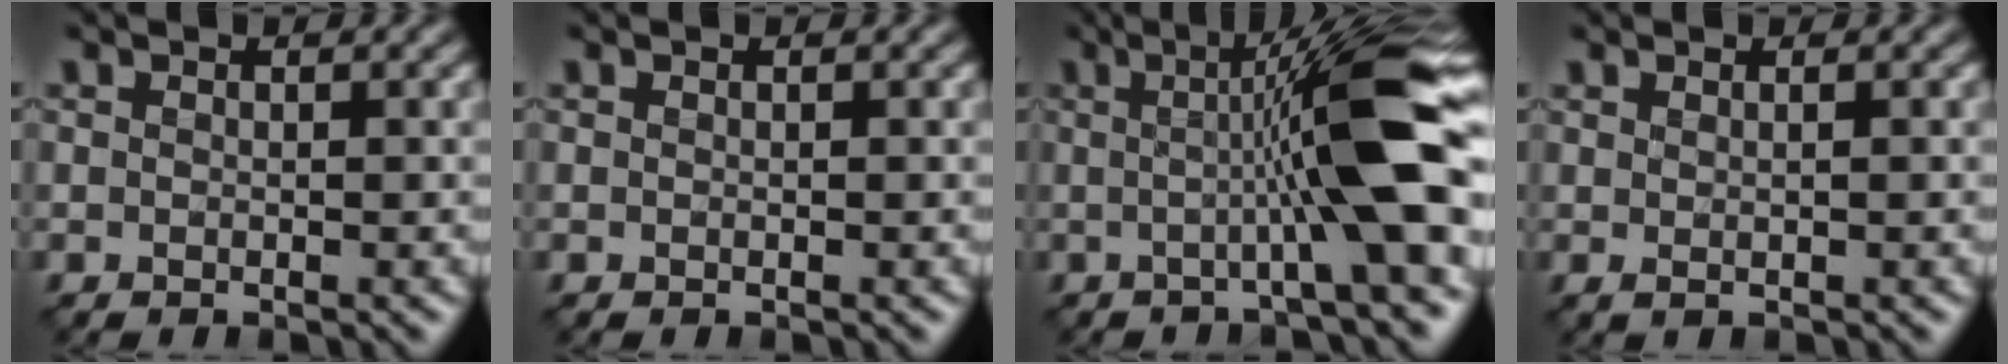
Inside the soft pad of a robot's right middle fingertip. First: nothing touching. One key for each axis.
{"total": 0.0}
{"total": 10.3, "fx": -0.1, "fy": 1.0, "fz": 10.2, "tx": -0.128, "ty": 0.011, "tz": -0.008}
{"total": 0.9, "fx": 0.8, "fy": -0.4, "fz": -0.1, "tx": 0.000, "ty": 0.006, "tz": 0.015}